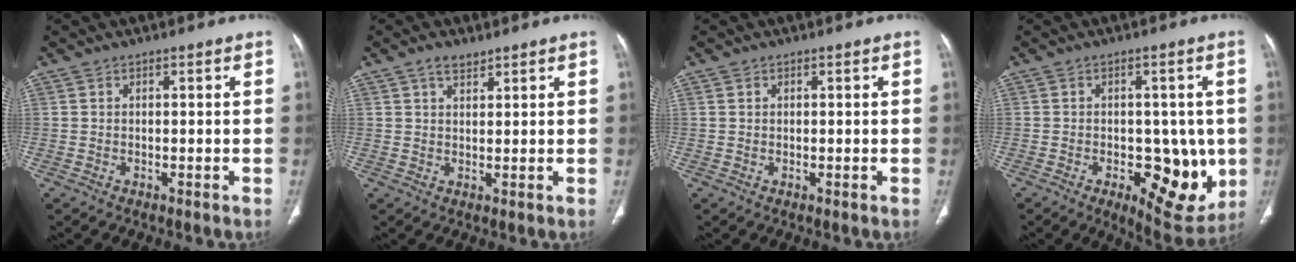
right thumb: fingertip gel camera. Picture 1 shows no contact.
{"total": 2.8, "force": [2.0, 1.3, 1.4], "torque": [-0.021, -0.009, 0.035]}
{"total": 0.6, "force": [0.3, 0.5, 0.2], "torque": [0.000, 0.000, 0.005]}
{"total": 13.8, "force": [-3.1, 7.1, 11.5], "torque": [-0.107, -0.008, -0.025]}